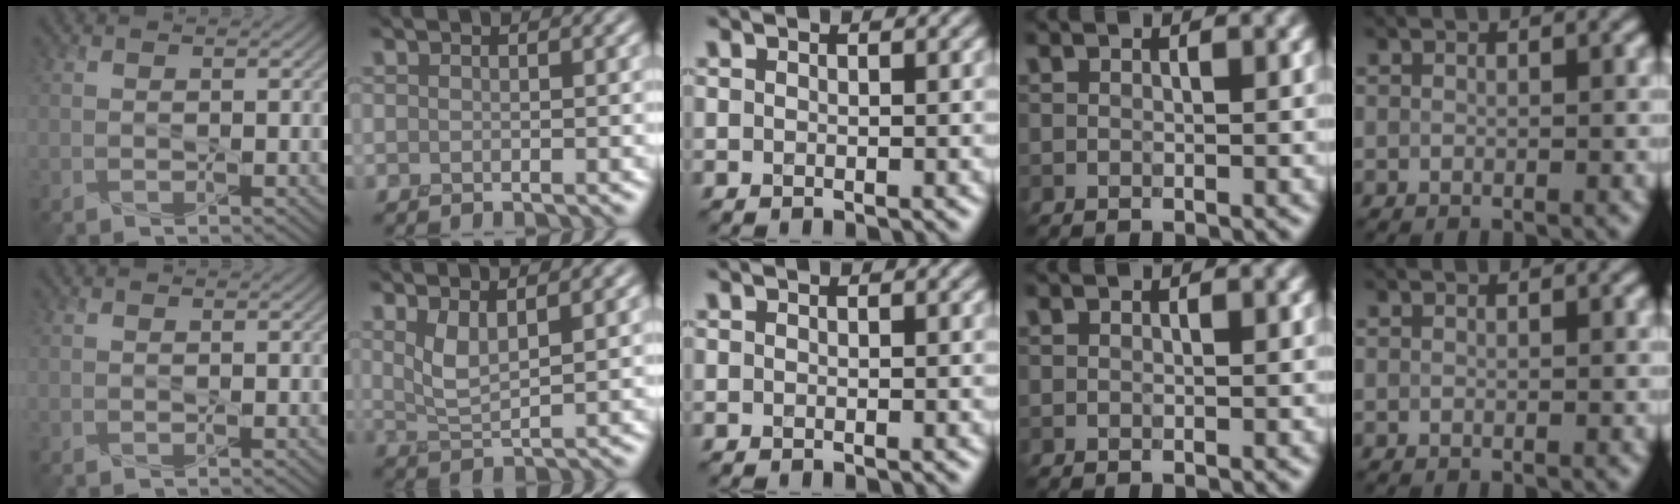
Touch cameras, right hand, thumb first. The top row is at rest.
{"index": {"total": 2.4, "force": [1.8, 0.1, 1.6], "torque": [-0.043, -0.007, 0.044]}}